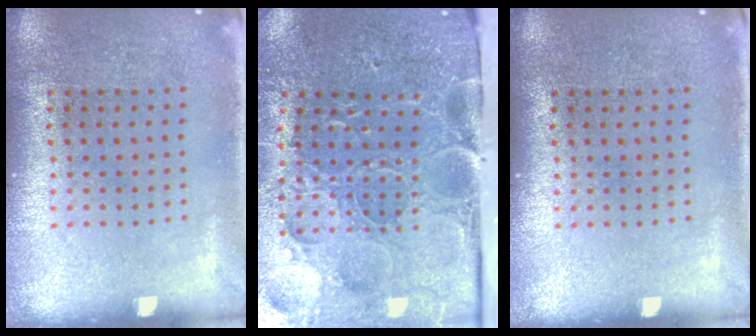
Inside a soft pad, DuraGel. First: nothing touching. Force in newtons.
{"total": 5.2, "press": 4.1, "slide": 3.3}
{"total": 0.0}